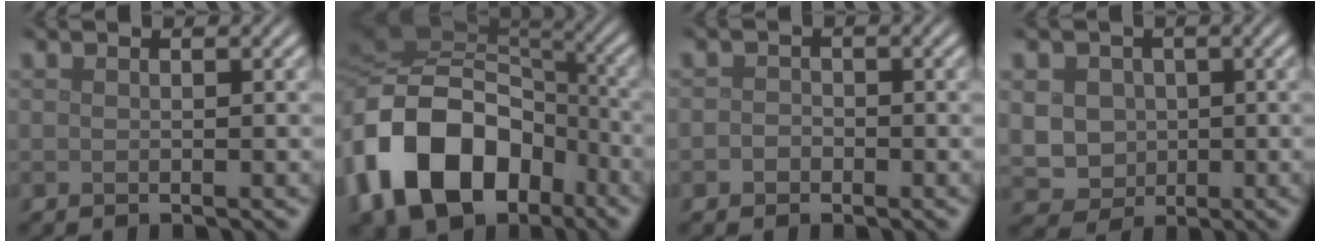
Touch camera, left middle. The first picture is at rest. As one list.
[{"total": 15.0, "force": [-5.8, 10.3, 9.2], "torque": [-0.191, -0.012, -0.107]}, {"total": 1.1, "force": [-0.5, 0.9, 0.4], "torque": [-0.005, 0.000, -0.013]}, {"total": 4.1, "force": [0.3, 3.7, 1.6], "torque": [-0.032, 0.007, -0.003]}]